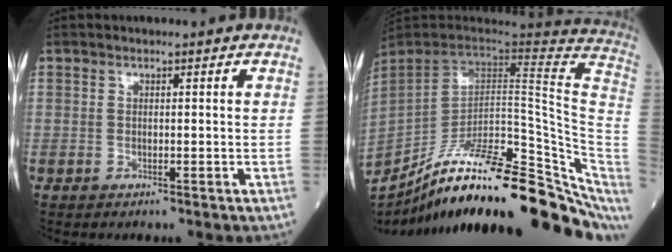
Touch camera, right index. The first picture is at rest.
{"total": 32.2, "force": [-23.5, 7.3, 20.8], "torque": [-0.242, -0.026, -0.342]}